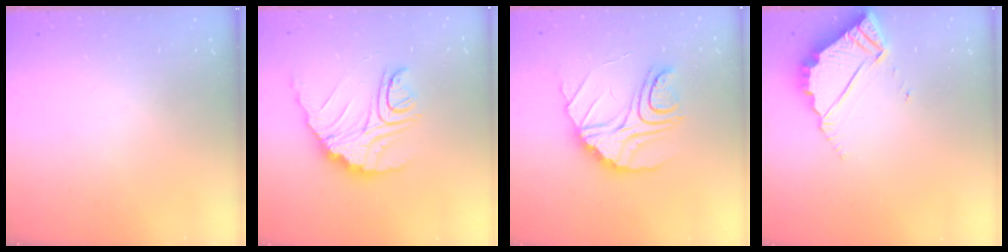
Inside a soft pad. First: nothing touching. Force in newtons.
{"total": 14.0, "press": 13.9, "slide": 1.1}
{"total": 12.9, "press": 12.9, "slide": 1.1}
{"total": 6.0, "press": 6.0, "slide": 0.3}